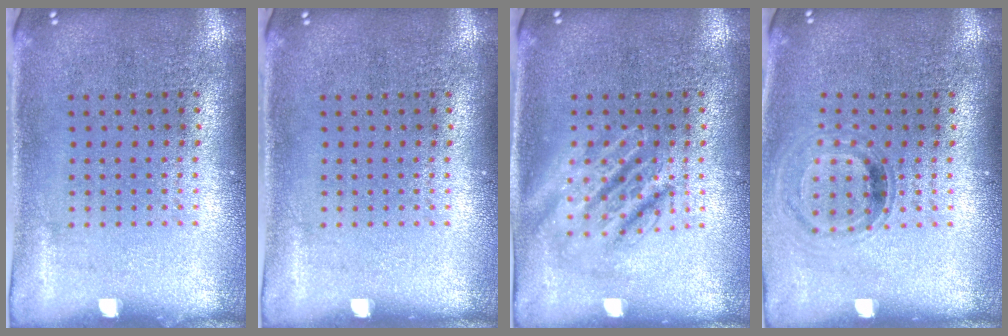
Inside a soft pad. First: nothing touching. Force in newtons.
{"total": 0.0}
{"total": 2.8, "press": 2.8, "slide": 0.3}
{"total": 0.9, "press": 0.9, "slide": 0.2}